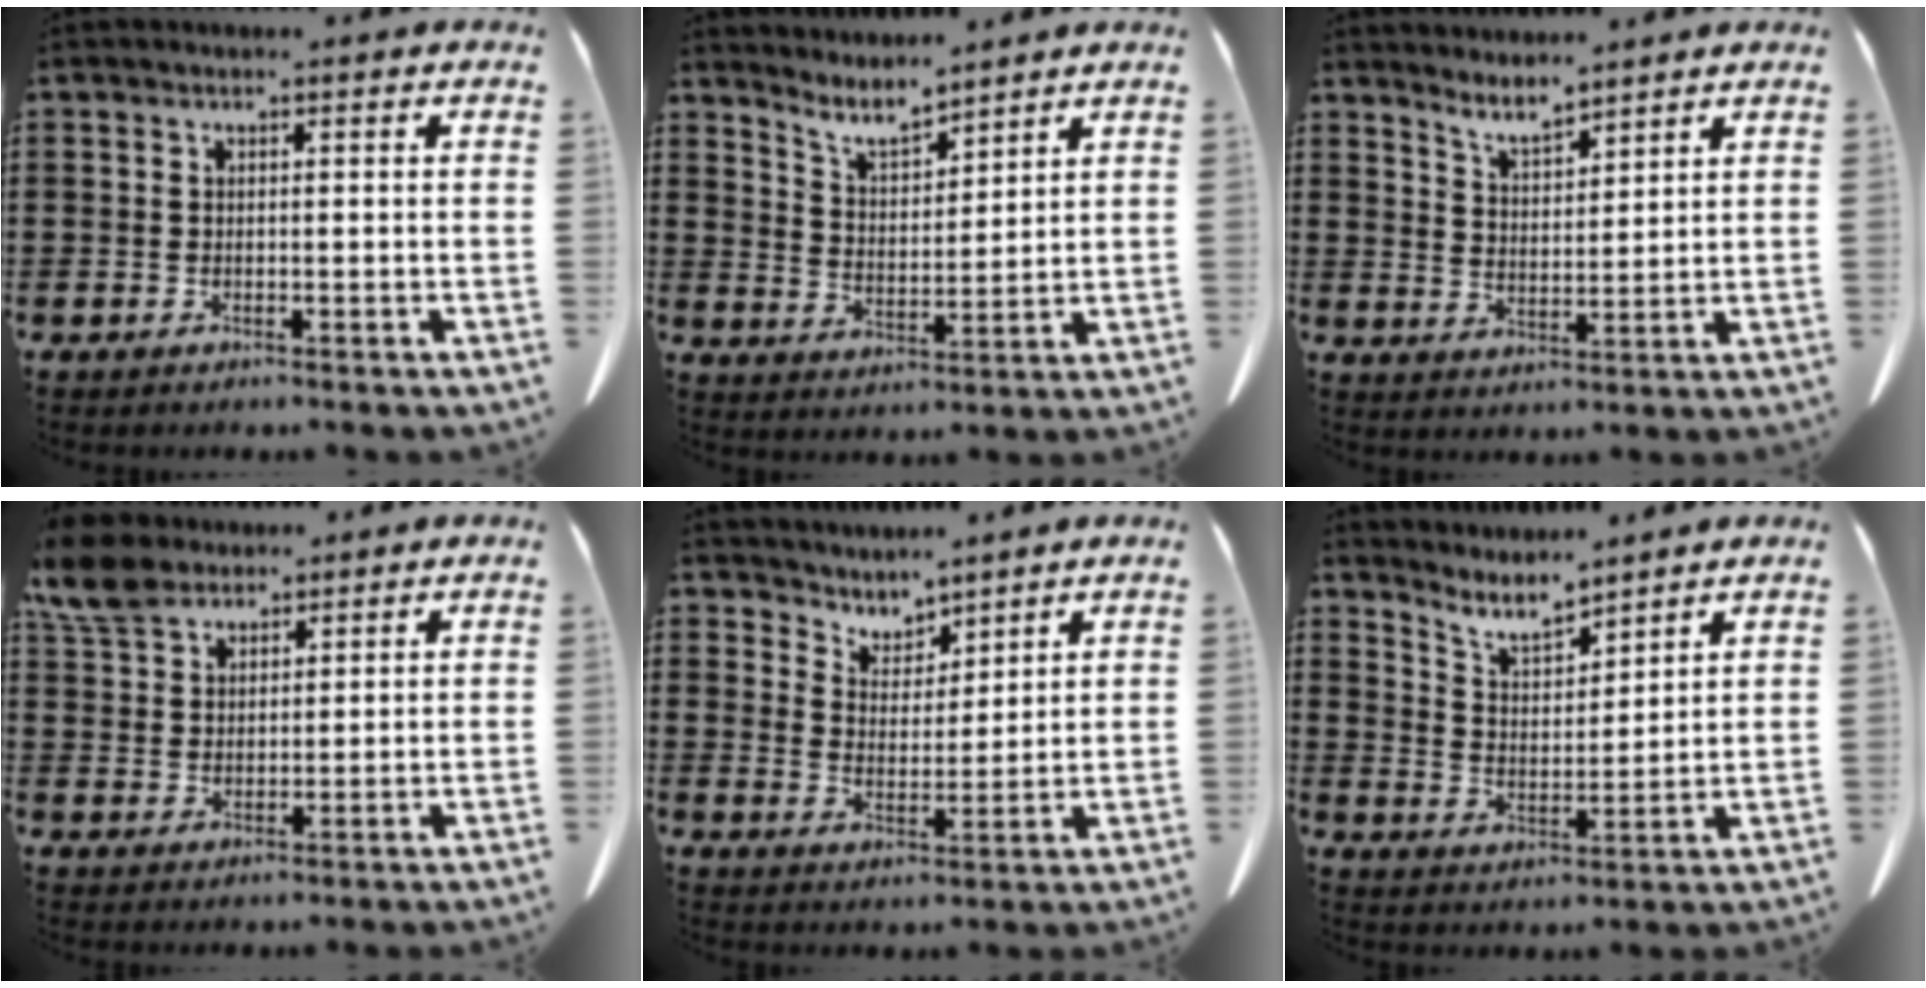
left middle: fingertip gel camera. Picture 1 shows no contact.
{"total": 5.0, "force": [4.8, 0.4, 1.2], "torque": [-0.041, -0.024, 0.086]}
{"total": 3.9, "force": [3.9, 0.0, 0.4], "torque": [-0.021, -0.019, 0.070]}
{"total": 6.9, "force": [5.3, 3.2, 3.1], "torque": [-0.088, 0.002, 0.100]}
{"total": 3.6, "force": [3.4, 0.9, -0.8], "torque": [-0.004, -0.021, 0.060]}
{"total": 5.6, "force": [5.3, 0.9, 1.7], "torque": [-0.052, -0.026, 0.095]}